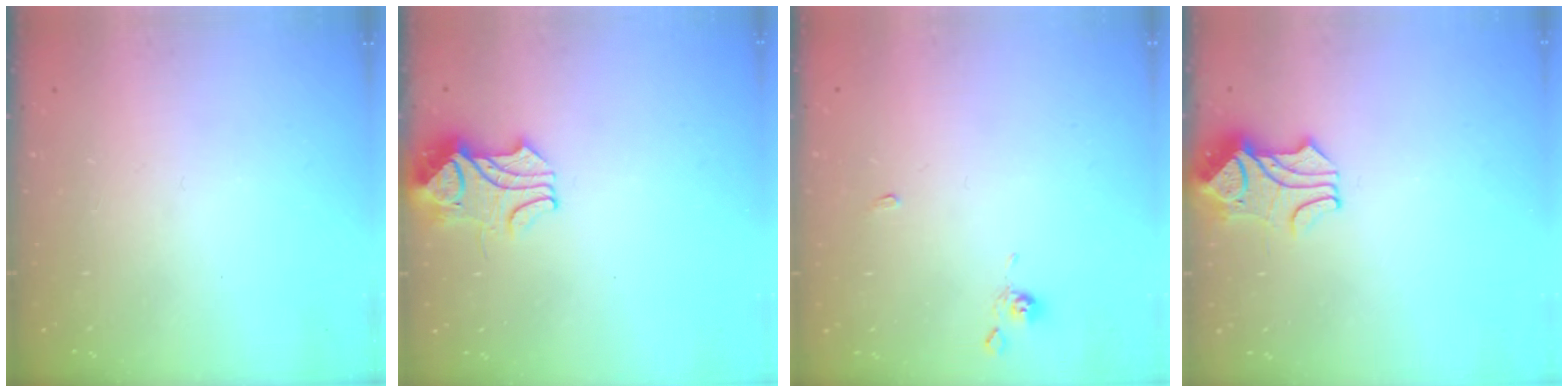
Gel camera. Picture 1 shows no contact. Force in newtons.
{"total": 2.4, "press": 2.2, "slide": 0.8}
{"total": 1.3, "press": 1.3, "slide": 0.3}
{"total": 1.7, "press": 1.3, "slide": 1.0}